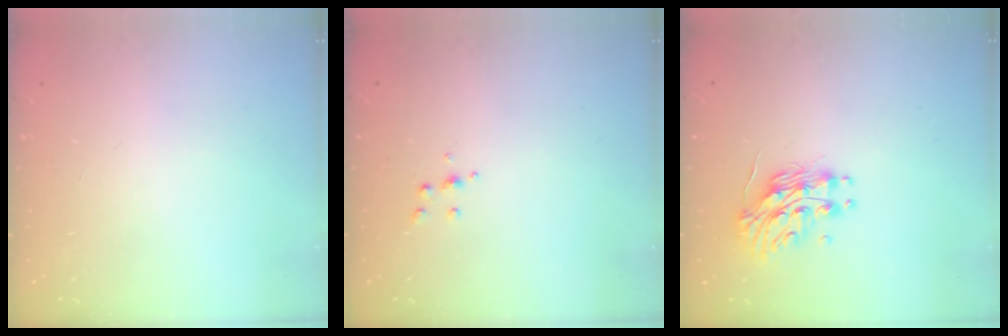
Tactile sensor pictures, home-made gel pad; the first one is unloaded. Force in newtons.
{"total": 5.0, "press": 4.9, "slide": 0.8}
{"total": 13.2, "press": 13.2, "slide": 0.8}